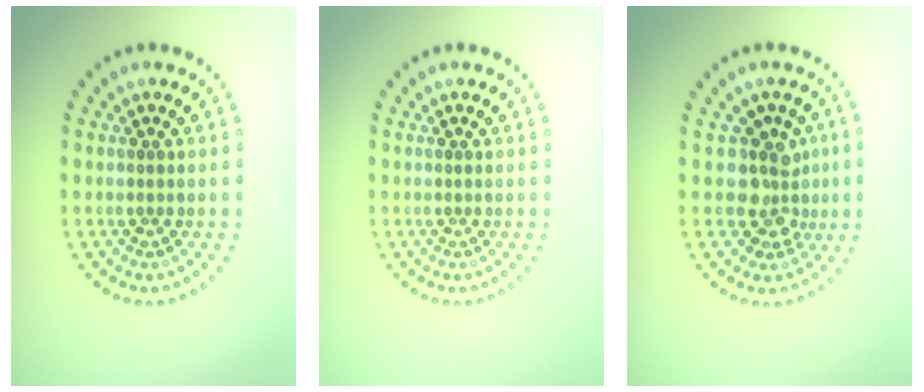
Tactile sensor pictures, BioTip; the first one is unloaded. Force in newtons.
{"total": 0.0}
{"total": 3.5, "press": 2.8, "slide": 2.2}